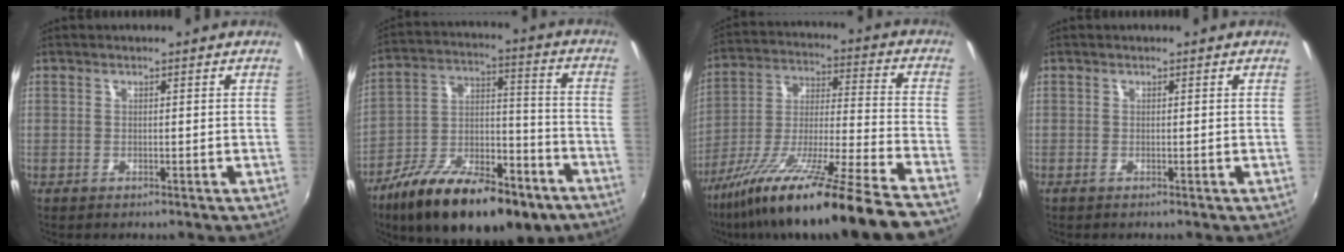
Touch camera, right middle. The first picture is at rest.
{"total": 24.3, "force": [-15.4, 9.8, 16.0], "torque": [-0.277, -0.017, -0.237]}
{"total": 26.3, "force": [-20.2, -0.6, 16.9], "torque": [-0.273, -0.072, -0.330]}
{"total": 0.0}